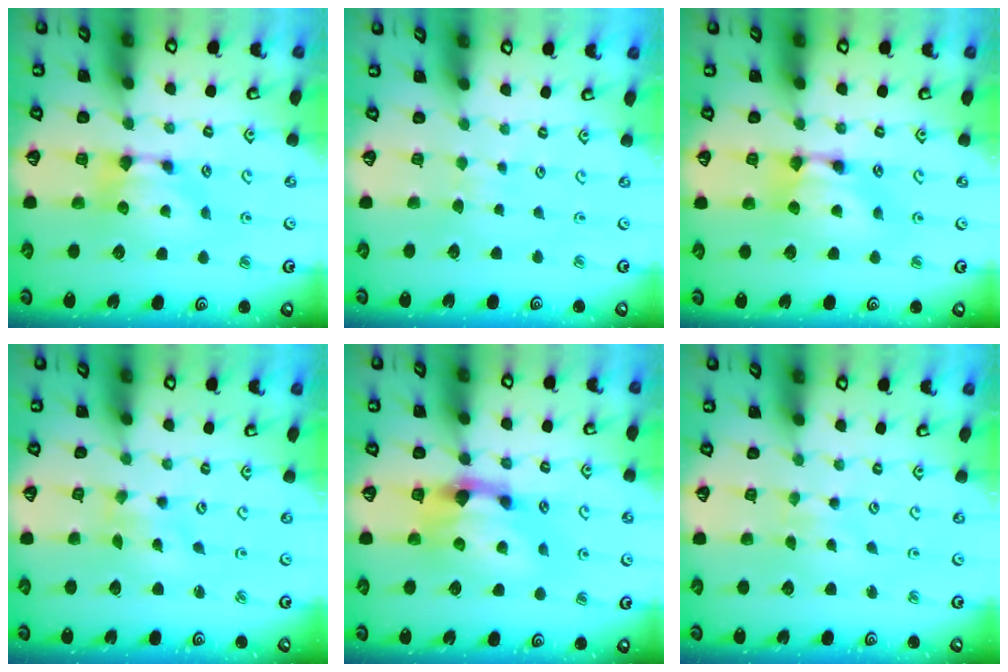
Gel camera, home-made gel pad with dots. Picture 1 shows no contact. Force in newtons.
{"total": 3.7, "press": 3.7, "slide": 0.4}
{"total": 2.2, "press": 2.2, "slide": 0.1}
{"total": 3.7, "press": 3.6, "slide": 0.8}
{"total": 3.4, "press": 2.9, "slide": 1.8}
{"total": 2.9, "press": 2.9, "slide": 0.4}